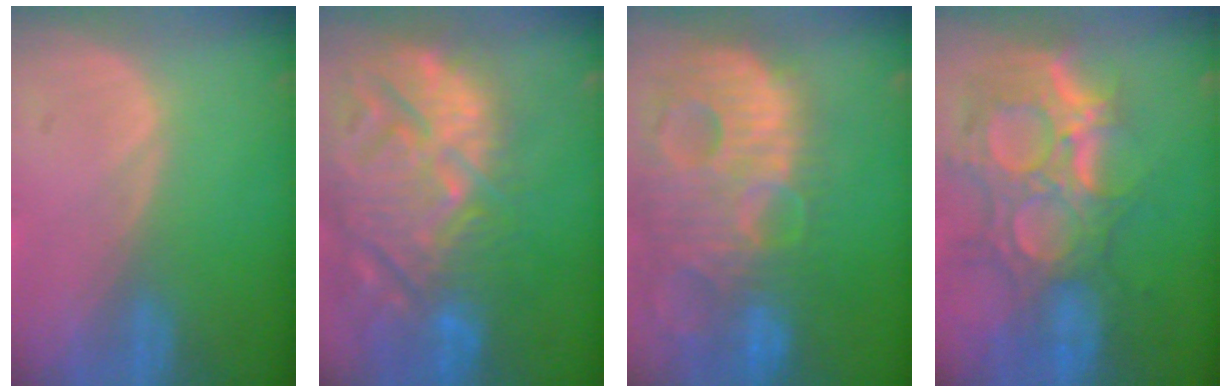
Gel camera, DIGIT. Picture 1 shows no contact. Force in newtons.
{"total": 15.3, "press": 13.2, "slide": 7.8}
{"total": 14.1, "press": 12.2, "slide": 7.1}
{"total": 12.1, "press": 10.8, "slide": 5.5}